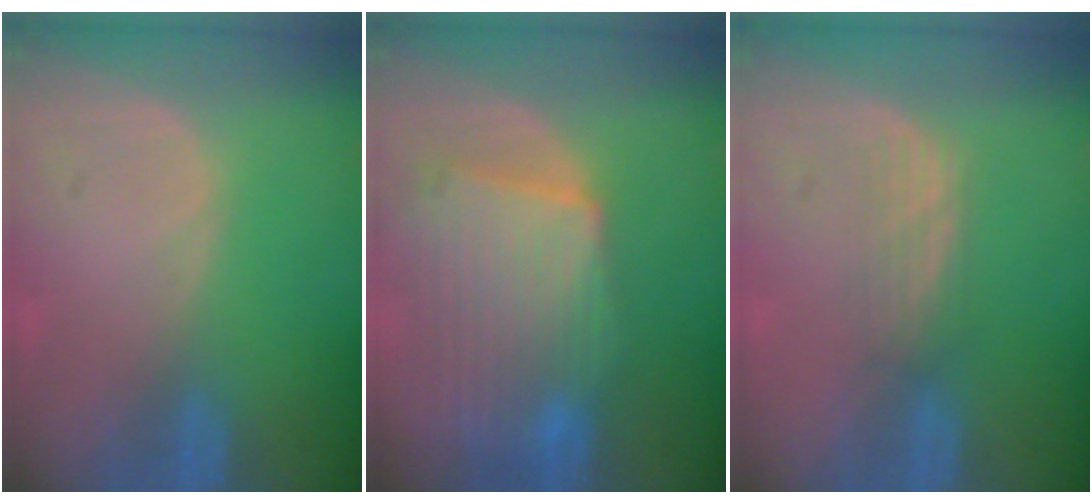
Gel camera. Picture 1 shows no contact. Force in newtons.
{"total": 10.5, "press": 9.2, "slide": 5.1}
{"total": 2.9, "press": 2.6, "slide": 1.4}